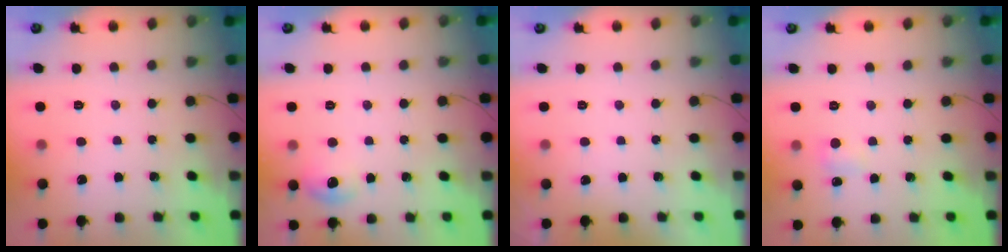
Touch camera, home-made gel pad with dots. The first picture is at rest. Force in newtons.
{"total": 7.9, "press": 6.9, "slide": 3.9}
{"total": 11.7, "press": 1.6, "slide": 11.6}
{"total": 5.3, "press": 5.0, "slide": 1.6}